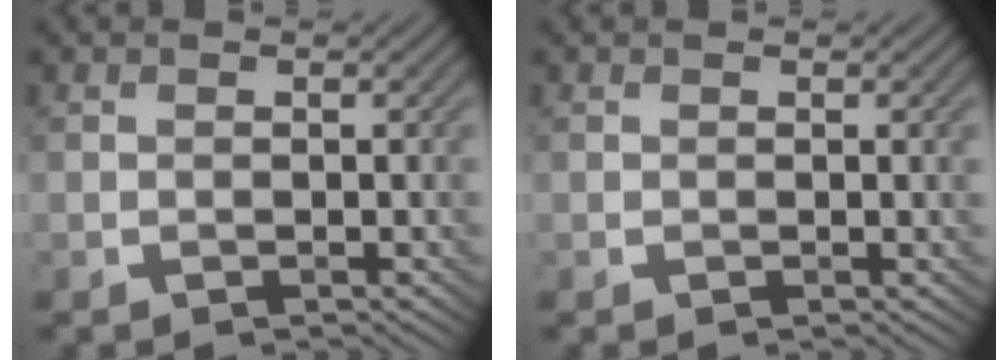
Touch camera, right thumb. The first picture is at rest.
{"total": 0.8, "force": [0.1, 0.1, 0.7], "torque": [-0.010, -0.001, 0.001]}